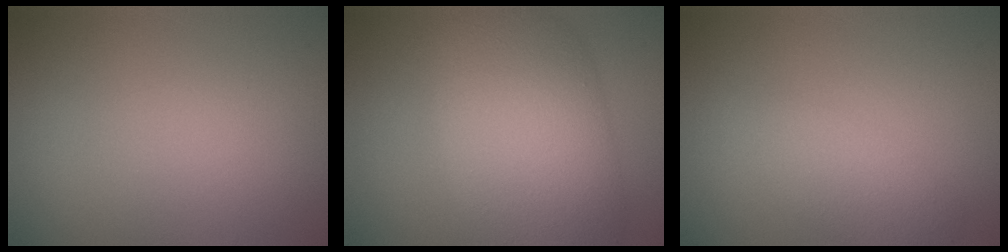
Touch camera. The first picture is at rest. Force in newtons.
{"total": 9.4, "press": 9.4, "slide": 0.6}
{"total": 3.0, "press": 3.0, "slide": 0.1}